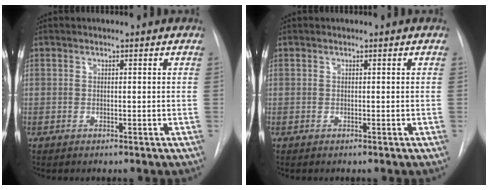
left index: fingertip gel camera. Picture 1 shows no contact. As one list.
[{"total": 0.0}]